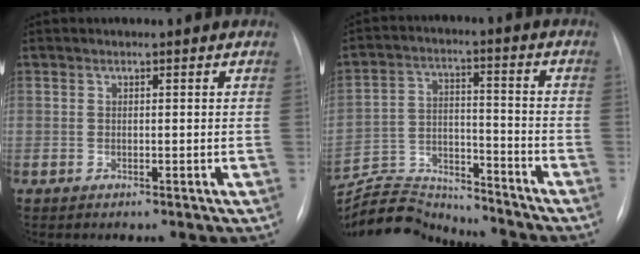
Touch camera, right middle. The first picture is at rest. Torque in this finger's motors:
{"motor_torque": [-0.34, -0.48, -0.02, -0.01]}